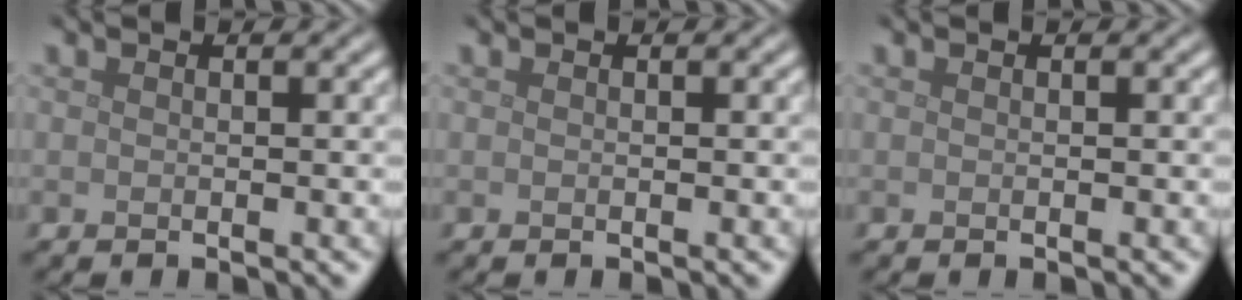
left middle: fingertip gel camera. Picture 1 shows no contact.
{"total": 0.0}
{"total": 0.0}